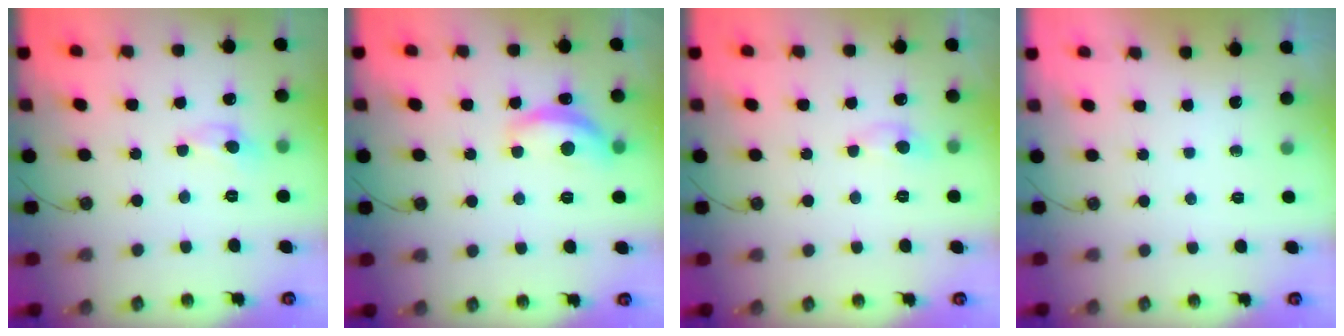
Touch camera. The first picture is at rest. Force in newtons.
{"total": 8.1, "press": 8.0, "slide": 0.6}
{"total": 0.9, "press": 0.7, "slide": 0.5}
{"total": 0.0}